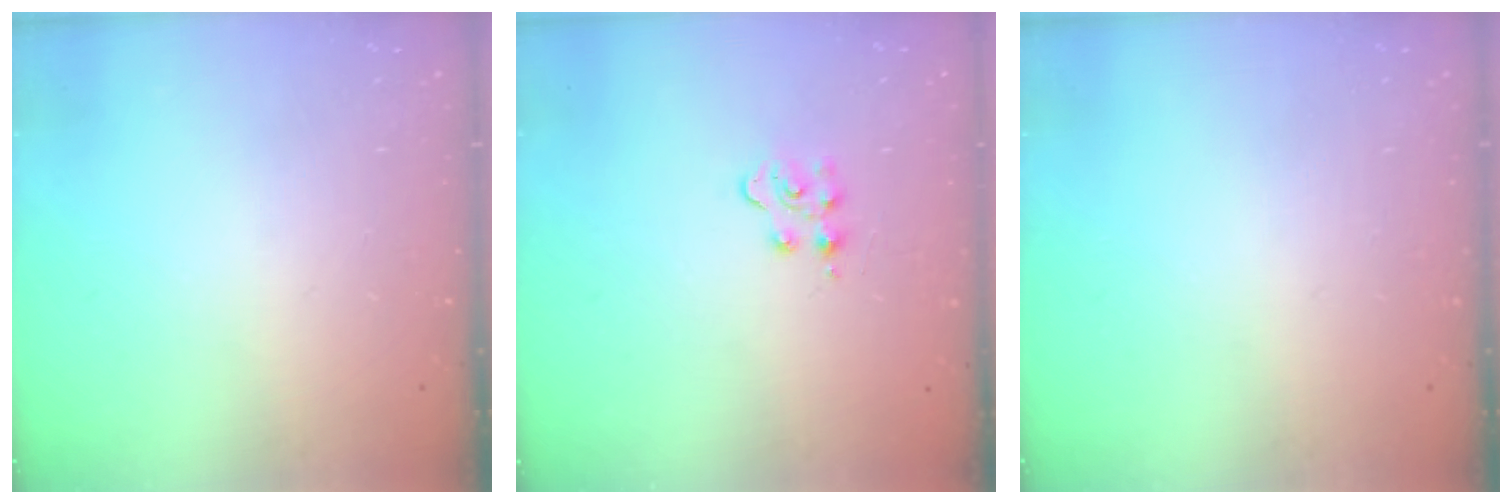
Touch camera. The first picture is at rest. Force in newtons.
{"total": 3.8, "press": 3.7, "slide": 0.5}
{"total": 0.0}